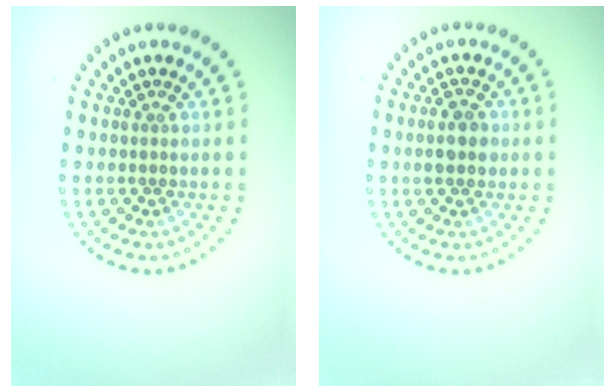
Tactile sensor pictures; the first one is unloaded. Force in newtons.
{"total": 2.3, "press": 2.3, "slide": 0.1}